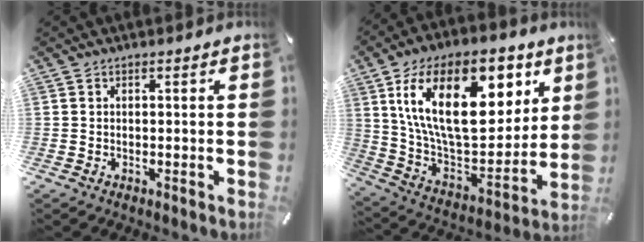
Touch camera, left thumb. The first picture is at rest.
{"total": 26.6, "force": [11.5, 14.1, 19.4], "torque": [-0.359, -0.051, 0.191]}